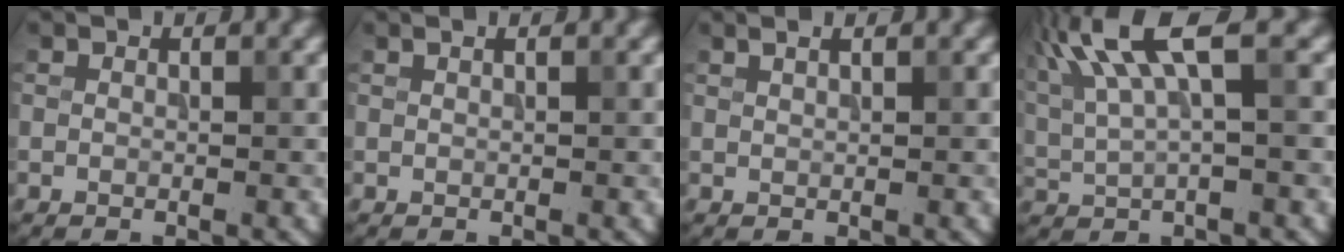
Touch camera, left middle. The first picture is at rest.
{"total": 0.7, "force": [0.5, 0.3, 0.5], "torque": [-0.006, -0.002, 0.004]}
{"total": 1.4, "force": [1.0, 0.5, 0.9], "torque": [-0.004, 0.000, 0.003]}
{"total": 8.6, "force": [4.0, 2.2, 7.3], "torque": [-0.160, 0.015, 0.082]}